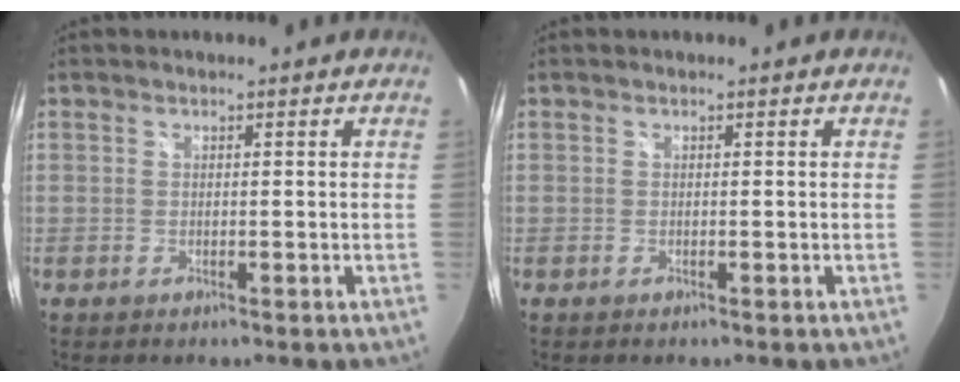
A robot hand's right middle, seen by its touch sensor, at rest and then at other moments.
{"total": 0.0}